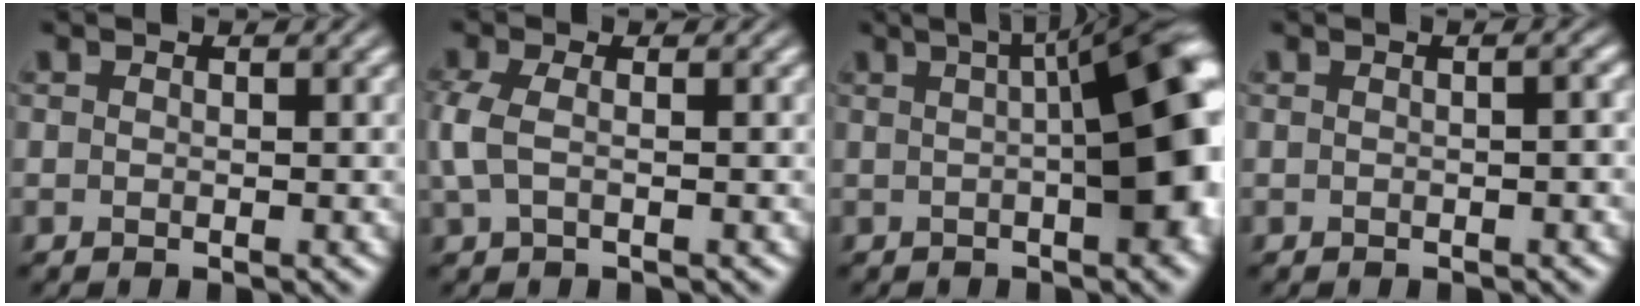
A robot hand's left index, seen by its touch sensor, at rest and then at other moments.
{"total": 2.8, "force": [0.1, 1.3, 2.4], "torque": [-0.068, 0.003, -0.002]}
{"total": 10.9, "force": [1.1, 3.2, 10.3], "torque": [-0.079, 0.029, 0.003]}
{"total": 1.7, "force": [0.1, 0.5, 1.6], "torque": [-0.013, 0.003, 0.001]}